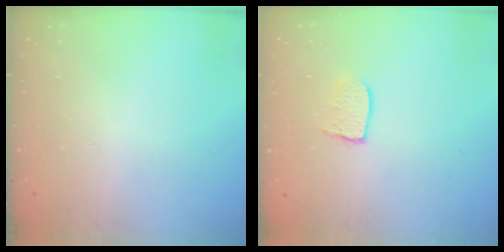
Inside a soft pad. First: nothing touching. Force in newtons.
{"total": 6.0, "press": 6.0, "slide": 0.5}